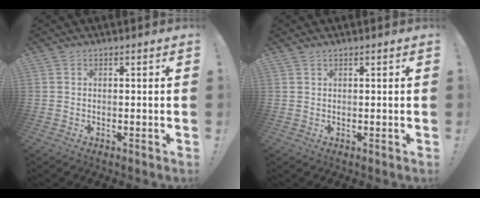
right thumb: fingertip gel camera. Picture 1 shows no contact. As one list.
[{"total": 0.7, "force": [0.6, 0.2, 0.2], "torque": [-0.003, -0.002, 0.012]}]